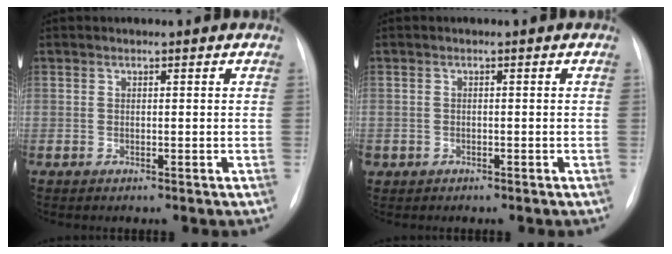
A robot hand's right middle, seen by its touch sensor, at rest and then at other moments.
{"total": 0.9, "force": [-0.4, 0.8, 0.1], "torque": [-0.005, 0.004, -0.005]}